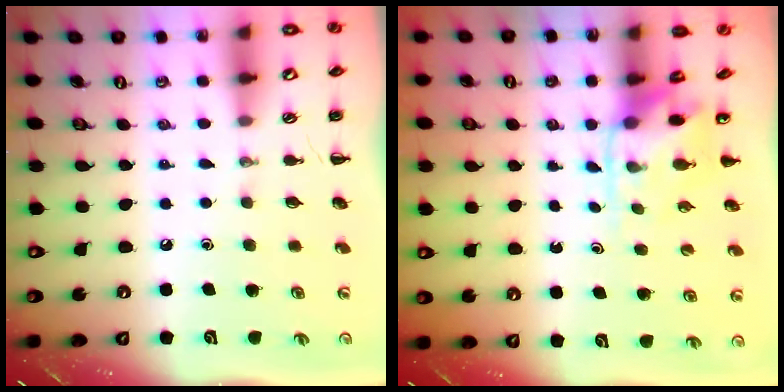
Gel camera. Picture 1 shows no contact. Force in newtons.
{"total": 4.2, "press": 4.0, "slide": 1.0}